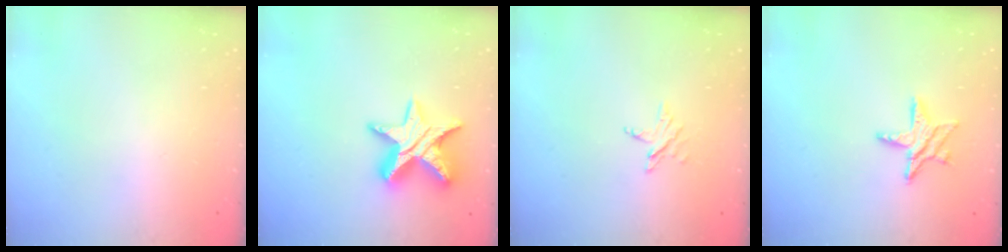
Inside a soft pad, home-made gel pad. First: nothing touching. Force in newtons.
{"total": 12.0, "press": 11.9, "slide": 1.1}
{"total": 3.7, "press": 3.6, "slide": 0.4}
{"total": 8.7, "press": 8.7, "slide": 0.6}